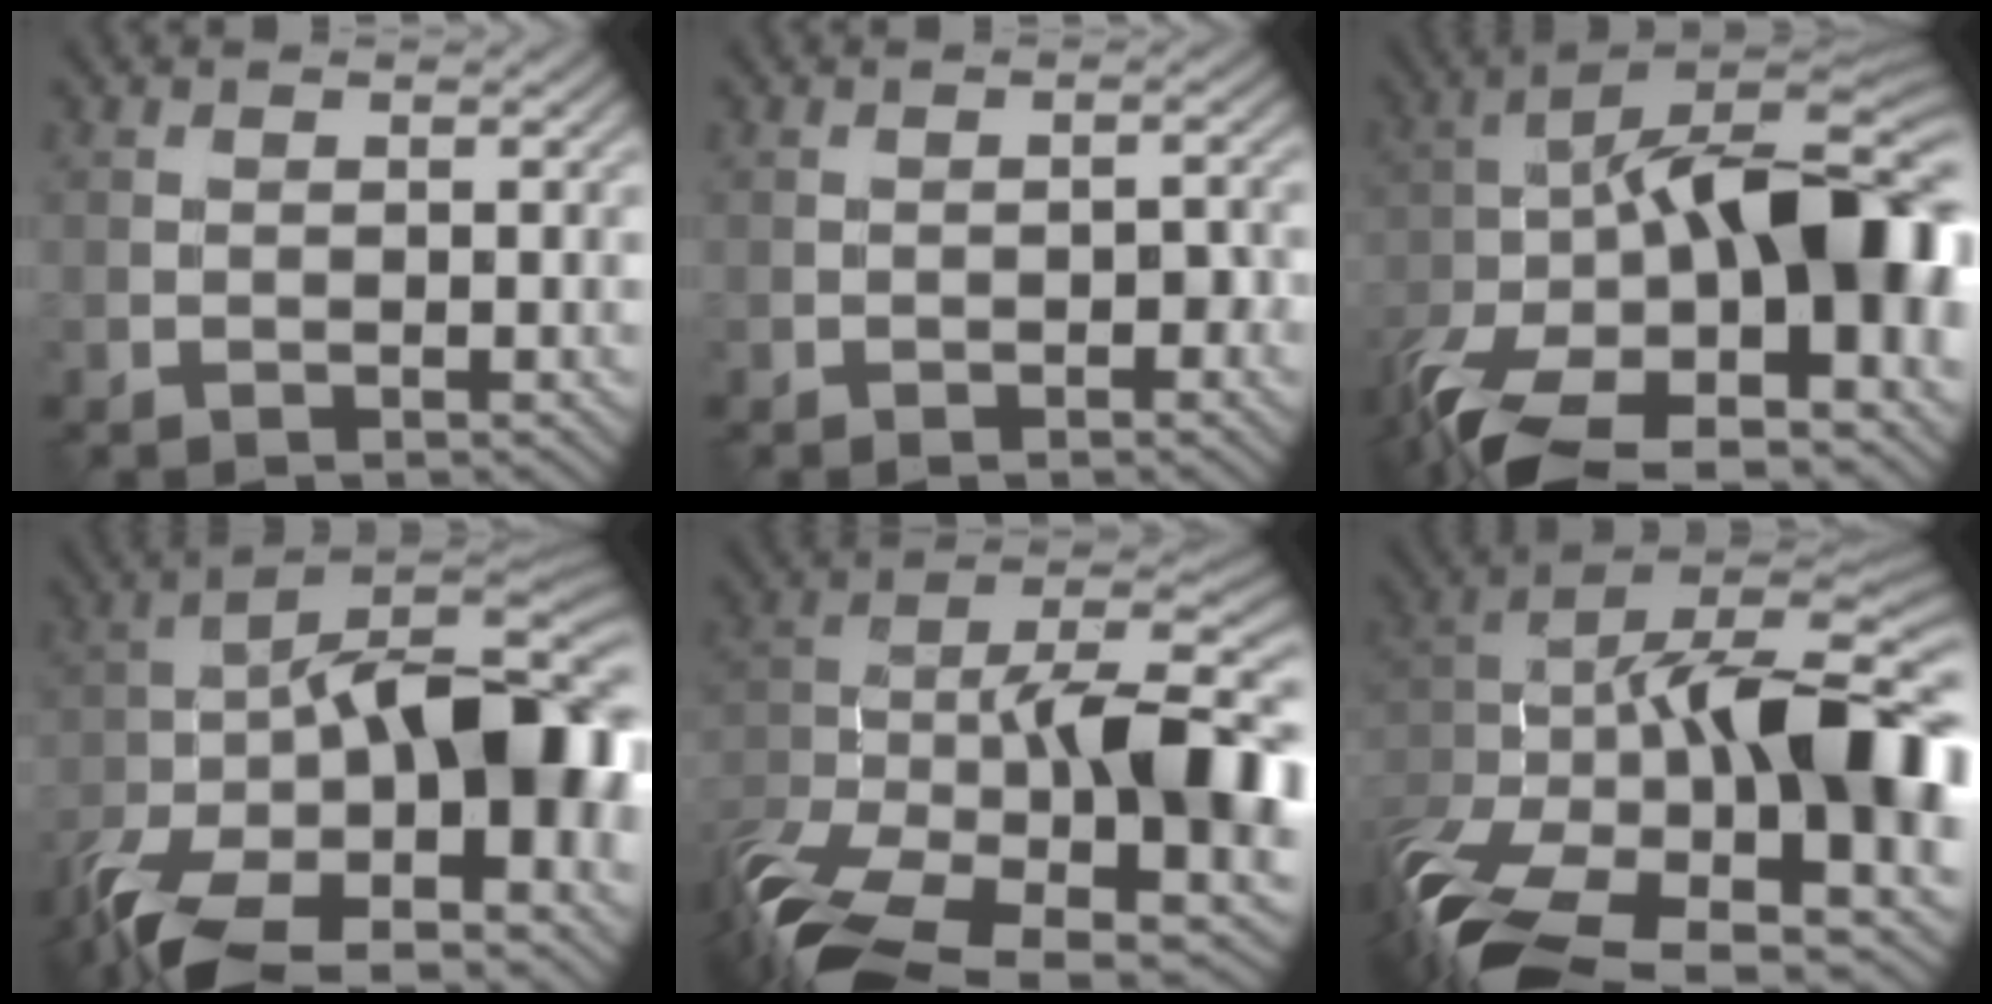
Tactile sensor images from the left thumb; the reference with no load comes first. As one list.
[{"total": 2.2, "force": [-0.9, 0.9, 1.7], "torque": [-0.022, 0.002, -0.014]}, {"total": 19.2, "force": [-6.9, 8.6, 15.7], "torque": [-0.284, -0.013, -0.125]}, {"total": 17.8, "force": [-7.6, 7.3, 14.4], "torque": [-0.250, -0.015, -0.143]}, {"total": 17.5, "force": [-7.0, 8.9, 13.4], "torque": [-0.277, -0.020, -0.112]}, {"total": 20.6, "force": [-5.6, 11.0, 16.5], "torque": [-0.341, -0.028, -0.088]}]